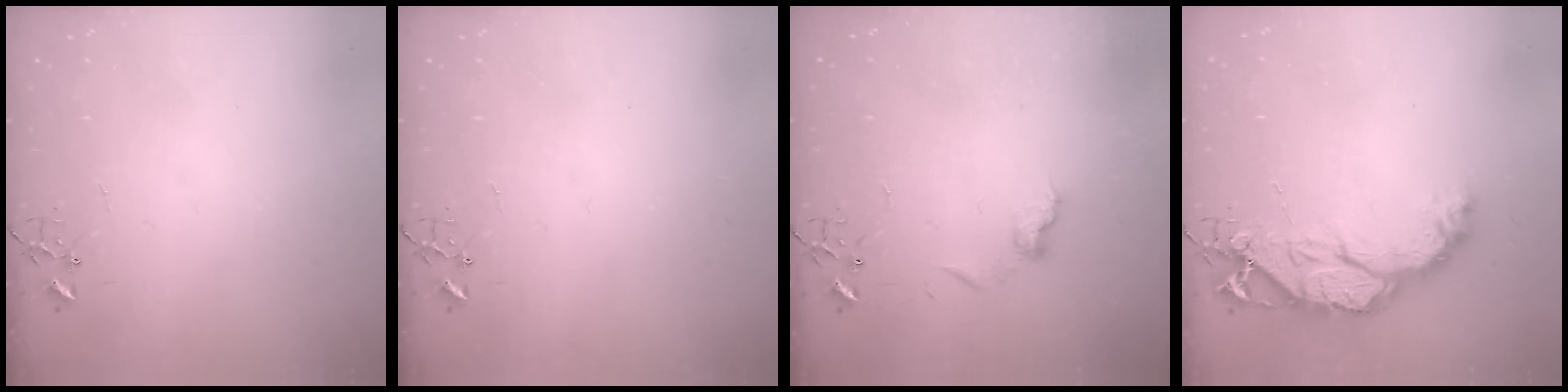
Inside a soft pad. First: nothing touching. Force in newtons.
{"total": 0.0}
{"total": 7.5, "press": 7.4, "slide": 0.8}
{"total": 15.9, "press": 15.9, "slide": 1.7}